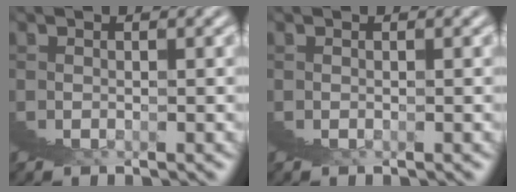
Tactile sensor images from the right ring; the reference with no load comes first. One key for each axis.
{"total": 0.0}